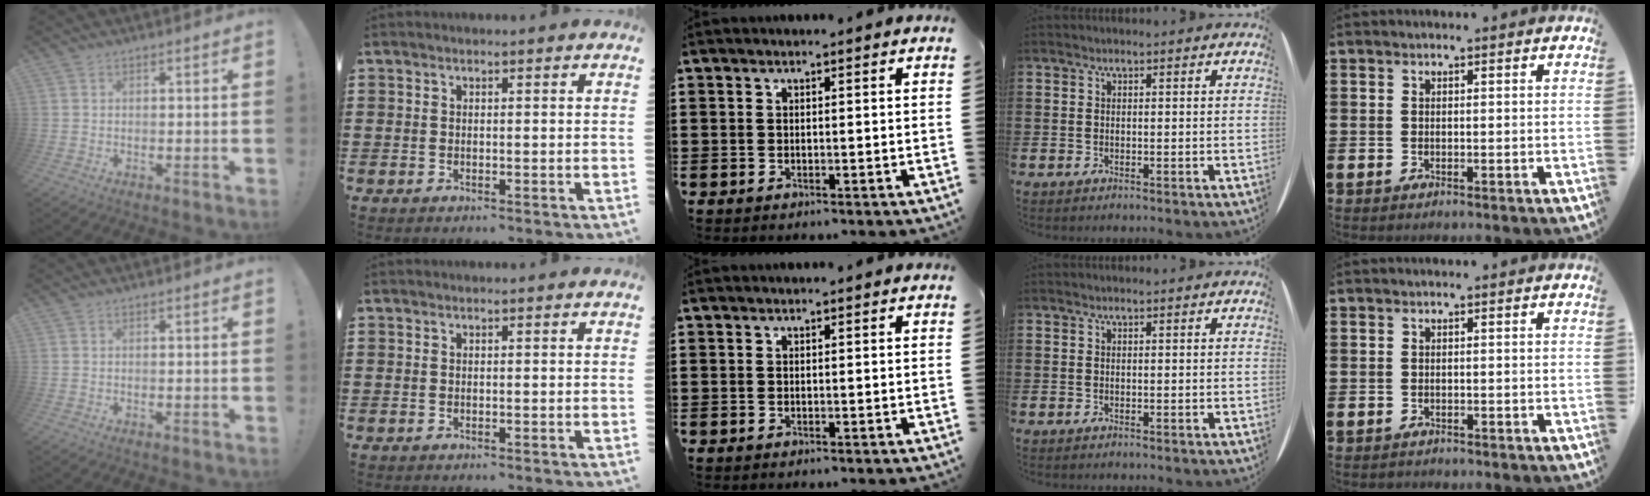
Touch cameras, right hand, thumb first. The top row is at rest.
{}